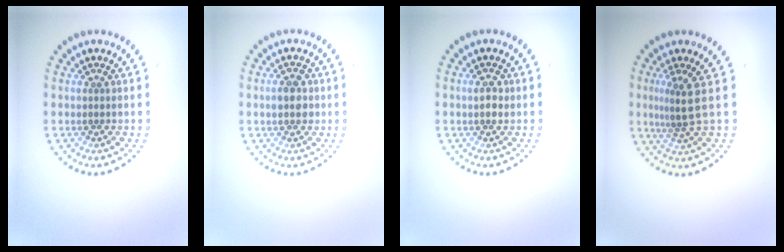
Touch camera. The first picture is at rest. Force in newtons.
{"total": 2.6, "press": 2.6, "slide": 0.1}
{"total": 1.4, "press": 1.4, "slide": 0.2}
{"total": 2.8, "press": 1.8, "slide": 2.1}